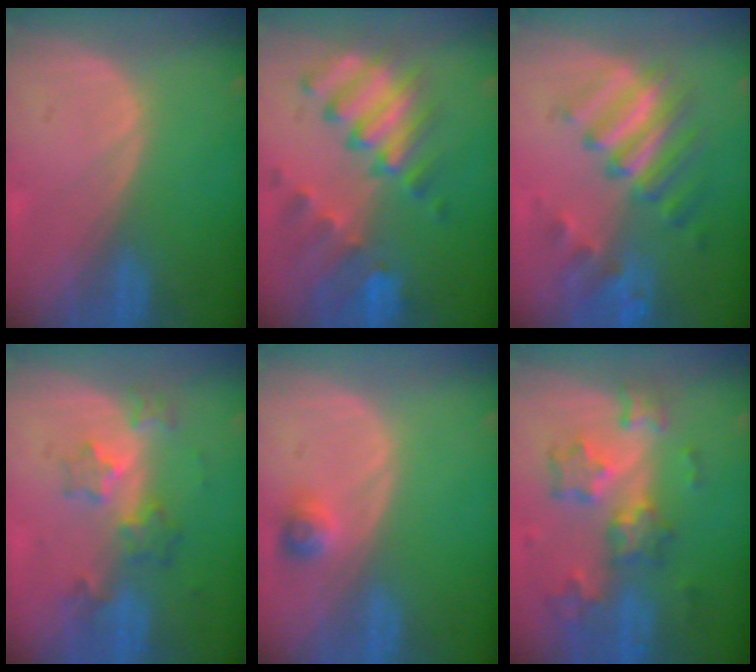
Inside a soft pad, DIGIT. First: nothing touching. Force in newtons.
{"total": 10.2, "press": 8.9, "slide": 5.0}
{"total": 9.5, "press": 8.3, "slide": 4.7}
{"total": 5.9, "press": 5.4, "slide": 2.5}
{"total": 2.2, "press": 2.2, "slide": 0.2}
{"total": 8.7, "press": 7.7, "slide": 4.1}